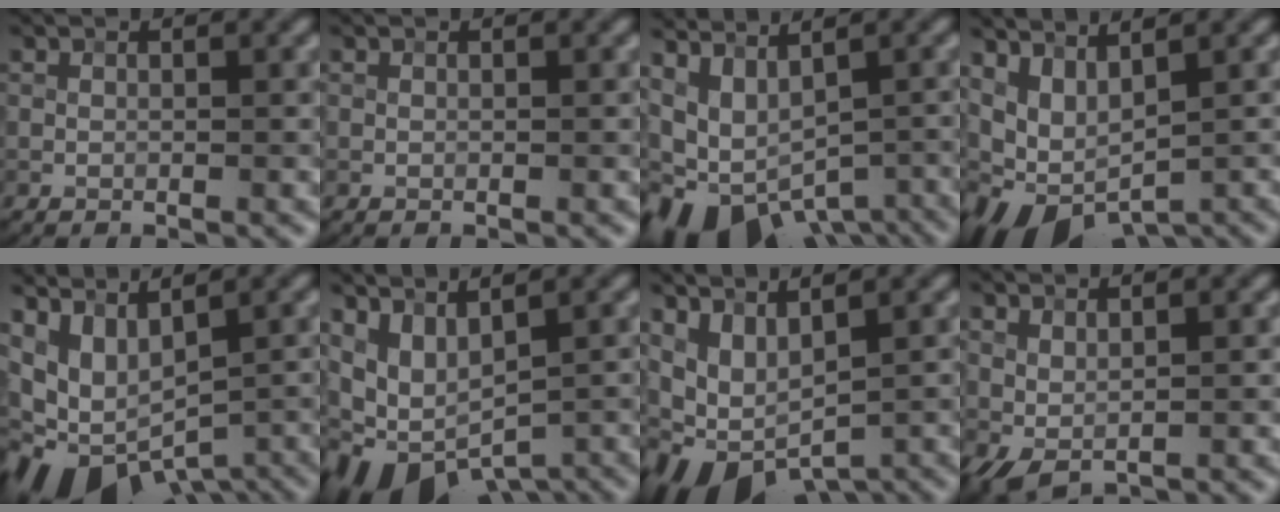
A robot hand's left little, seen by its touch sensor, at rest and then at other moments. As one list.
[{"total": 0.0}, {"total": 7.8, "force": [-3.6, 4.1, 5.6], "torque": [-0.090, -0.013, -0.041]}, {"total": 5.4, "force": [-0.7, 3.0, 4.4], "torque": [-0.092, -0.012, -0.005]}, {"total": 7.4, "force": [-1.9, 4.1, 5.9], "torque": [-0.095, -0.012, -0.017]}, {"total": 6.3, "force": [-1.9, 3.3, 5.0], "torque": [-0.088, -0.014, -0.022]}, {"total": 5.9, "force": [-1.1, 3.3, 4.7], "torque": [-0.091, -0.014, -0.011]}, {"total": 1.5, "force": [1.0, 0.6, 0.9], "torque": [-0.025, -0.002, 0.026]}]